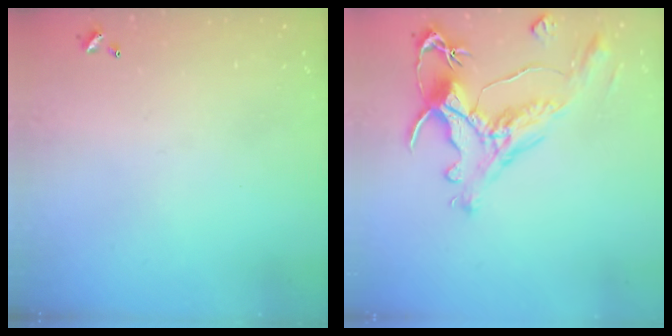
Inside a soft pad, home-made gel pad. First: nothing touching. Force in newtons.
{"total": 1.5, "press": 0.7, "slide": 1.3}